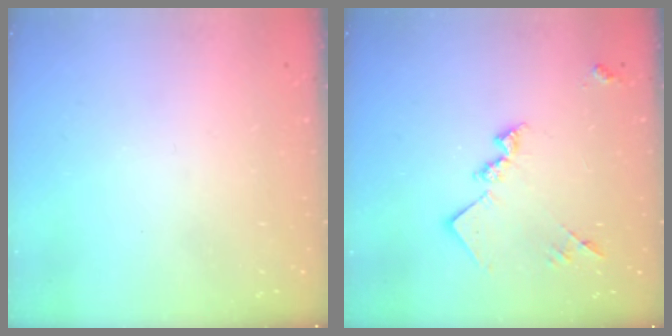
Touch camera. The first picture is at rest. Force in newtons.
{"total": 13.9, "press": 13.8, "slide": 0.9}